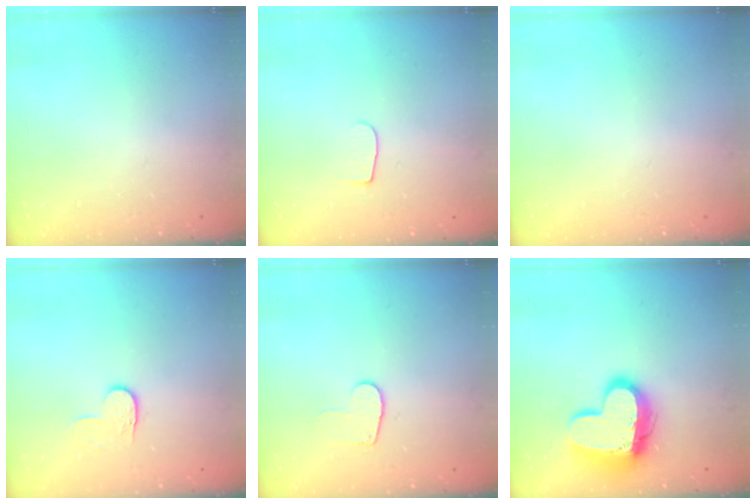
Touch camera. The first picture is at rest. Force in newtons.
{"total": 3.8, "press": 3.8, "slide": 0.5}
{"total": 0.0}
{"total": 3.4, "press": 3.4, "slide": 0.3}
{"total": 6.4, "press": 6.4, "slide": 0.6}
{"total": 16.3, "press": 16.3, "slide": 1.3}